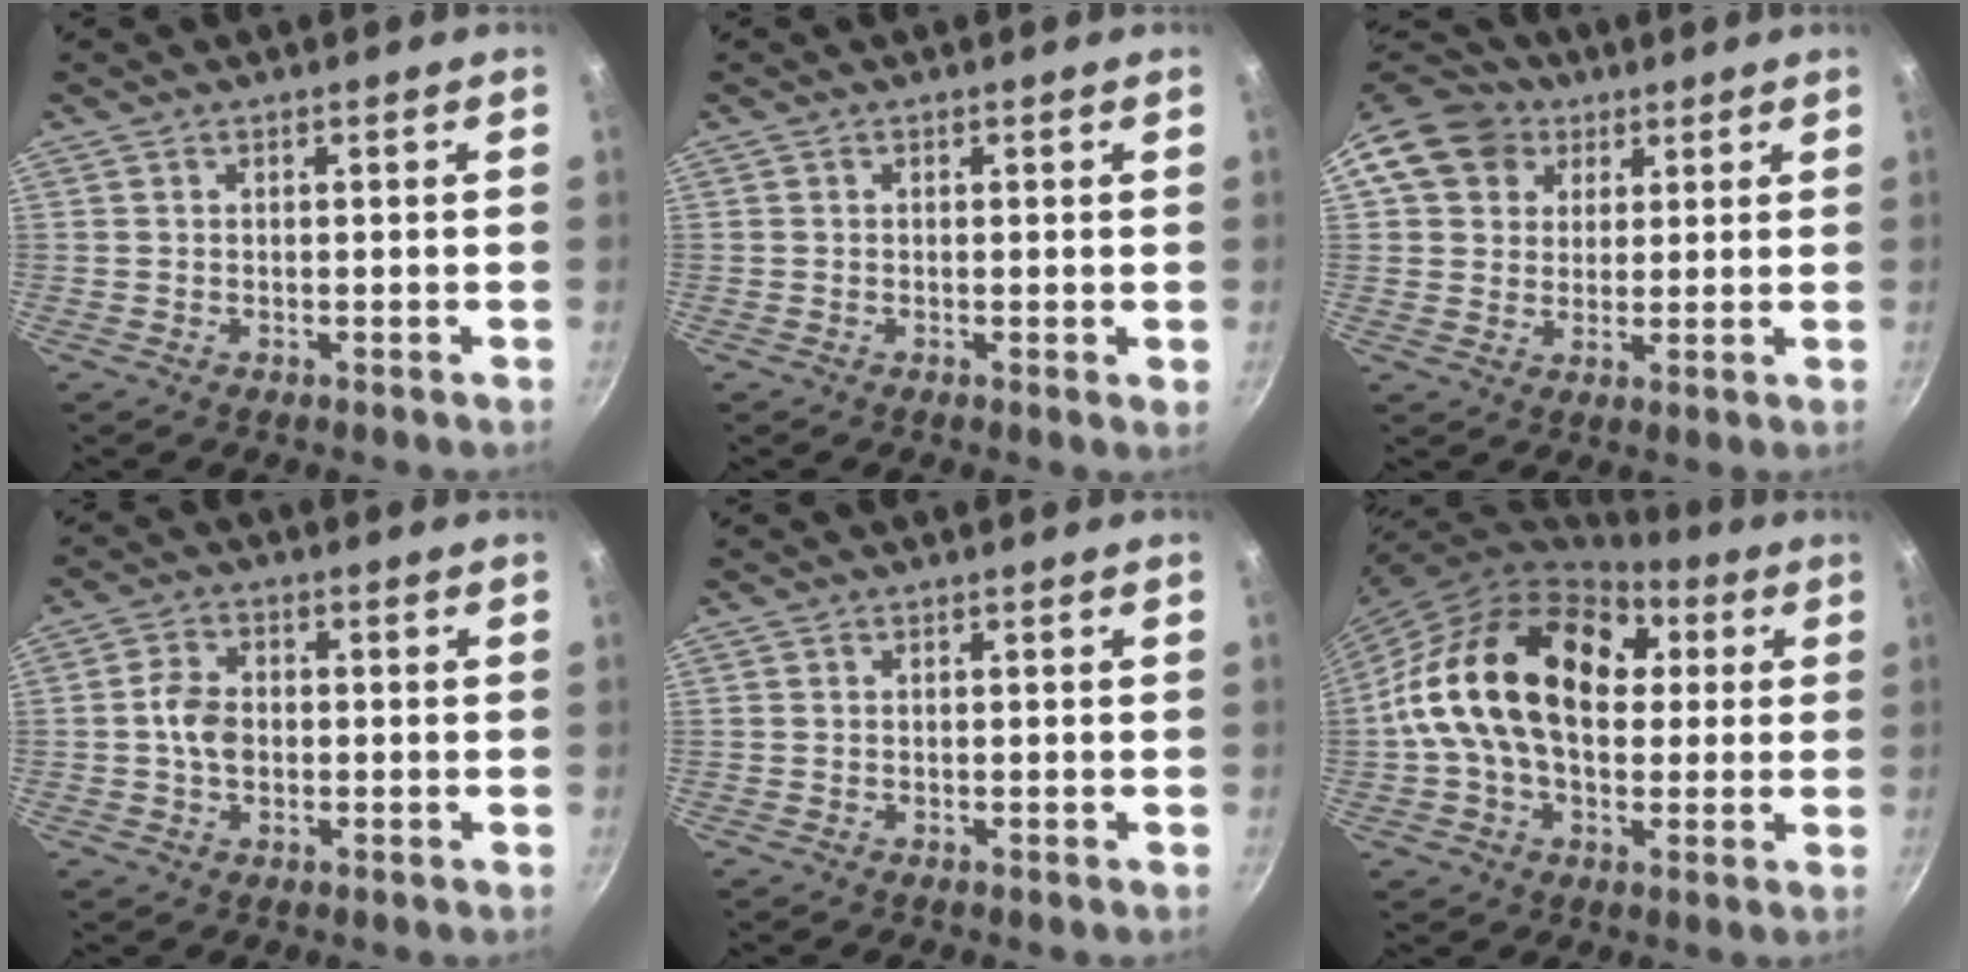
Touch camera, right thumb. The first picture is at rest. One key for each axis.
{"total": 0.8, "fx": 0.1, "fy": 0.1, "fz": 0.8, "tx": -0.012, "ty": -0.003, "tz": -0.003}
{"total": 12.0, "fx": 4.9, "fy": 10.1, "fz": 4.3, "tx": -0.062, "ty": 0.016, "tz": 0.074}
{"total": 5.2, "fx": -0.5, "fy": 3.8, "fz": 3.6, "tx": -0.060, "ty": 0.014, "tz": -0.015}
{"total": 0.0}
{"total": 23.2, "fx": 3.4, "fy": 15.7, "fz": 16.8, "tx": -0.269, "ty": 0.035, "tz": 0.044}